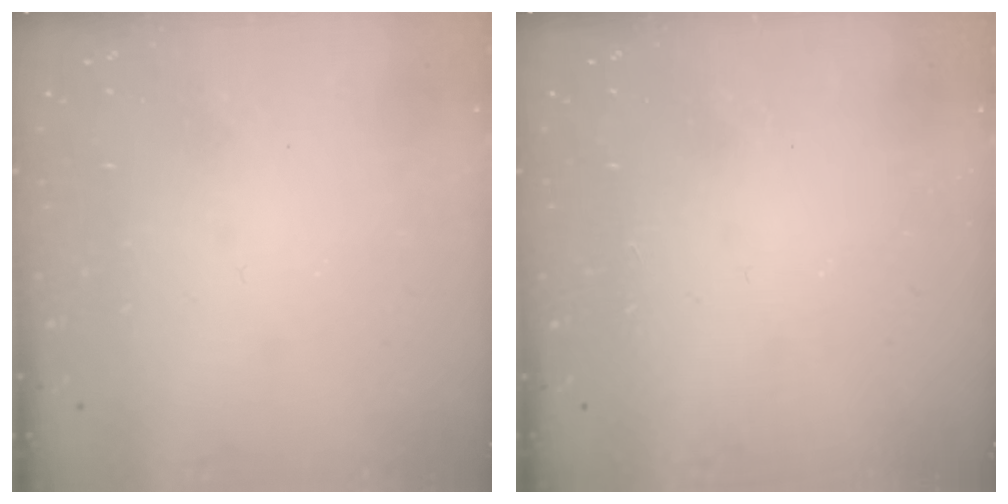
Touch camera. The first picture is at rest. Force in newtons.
{"total": 1.7, "press": 1.7, "slide": 0.2}